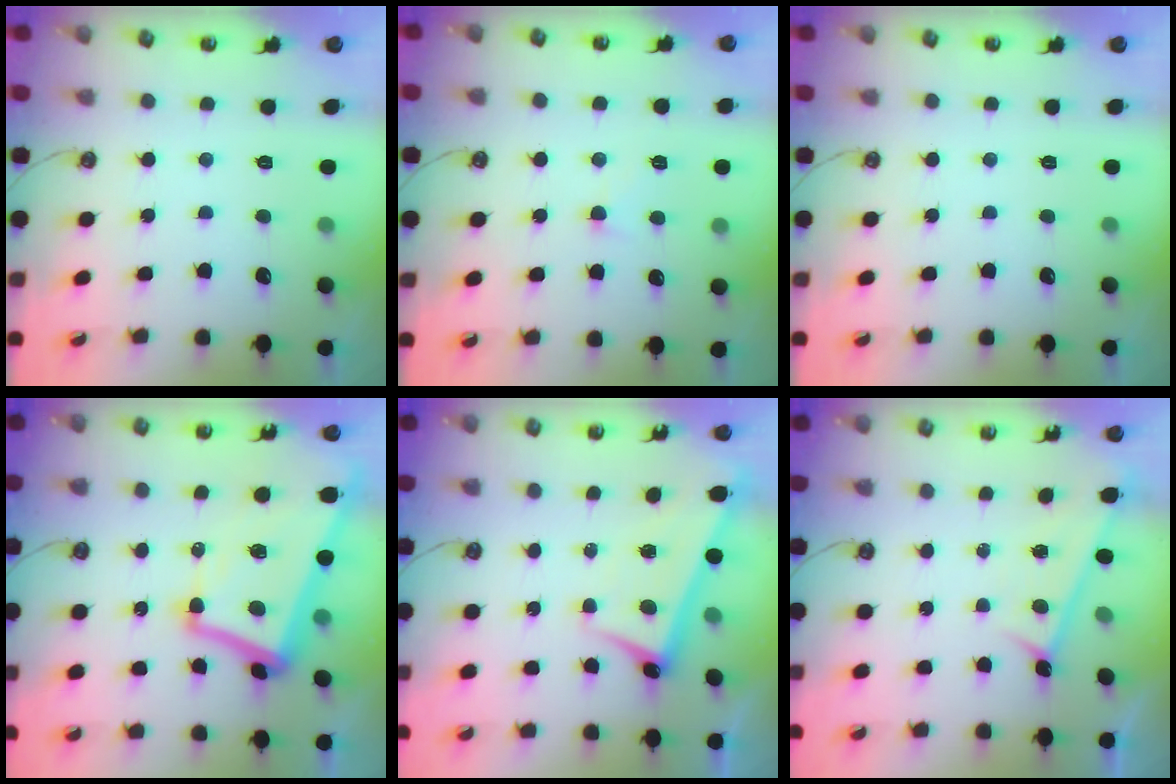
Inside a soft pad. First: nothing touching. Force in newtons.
{"total": 1.6, "press": 1.5, "slide": 0.5}
{"total": 0.0}
{"total": 12.6, "press": 12.4, "slide": 2.4}
{"total": 2.6, "press": 2.5, "slide": 0.6}
{"total": 1.4, "press": 1.1, "slide": 0.7}